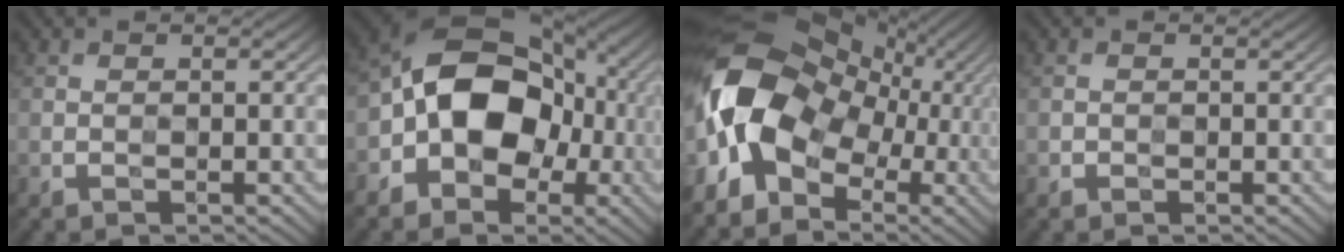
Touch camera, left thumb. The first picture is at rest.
{"total": 11.9, "force": [-2.0, 8.7, 7.8], "torque": [-0.110, 0.012, -0.060]}
{"total": 16.5, "force": [-1.1, 12.4, 10.9], "torque": [-0.234, -0.006, -0.026]}
{"total": 0.6, "force": [-0.1, 0.5, -0.2], "torque": [0.006, -0.005, -0.007]}